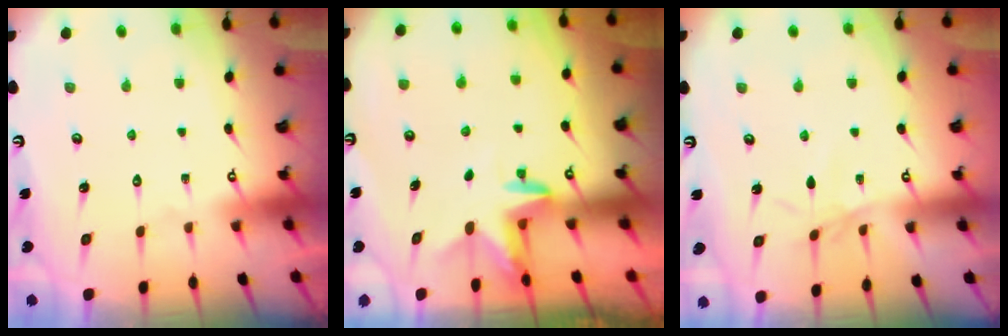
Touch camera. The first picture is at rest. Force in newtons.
{"total": 3.4, "press": 3.3, "slide": 0.4}
{"total": 2.3, "press": 2.3, "slide": 0.5}